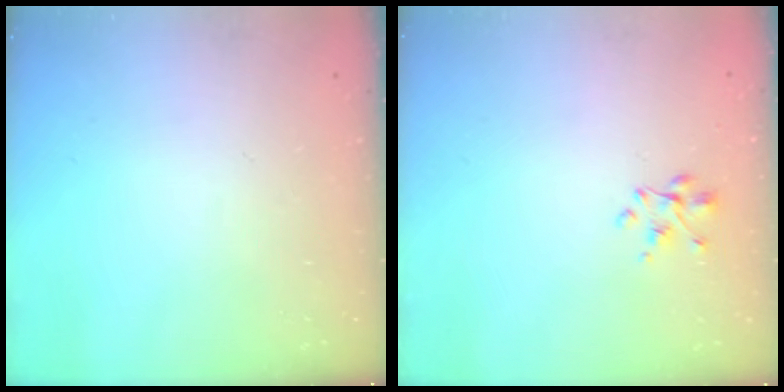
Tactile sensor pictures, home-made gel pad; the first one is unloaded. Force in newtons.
{"total": 2.4, "press": 2.3, "slide": 0.8}